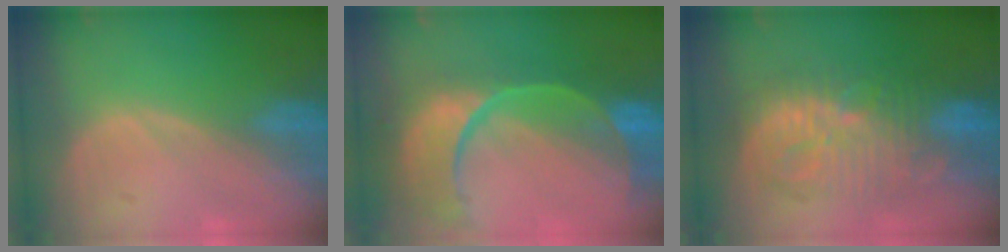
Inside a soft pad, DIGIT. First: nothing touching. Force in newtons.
{"total": 13.3, "press": 10.7, "slide": 7.9}
{"total": 10.3, "press": 10.3, "slide": 0.4}